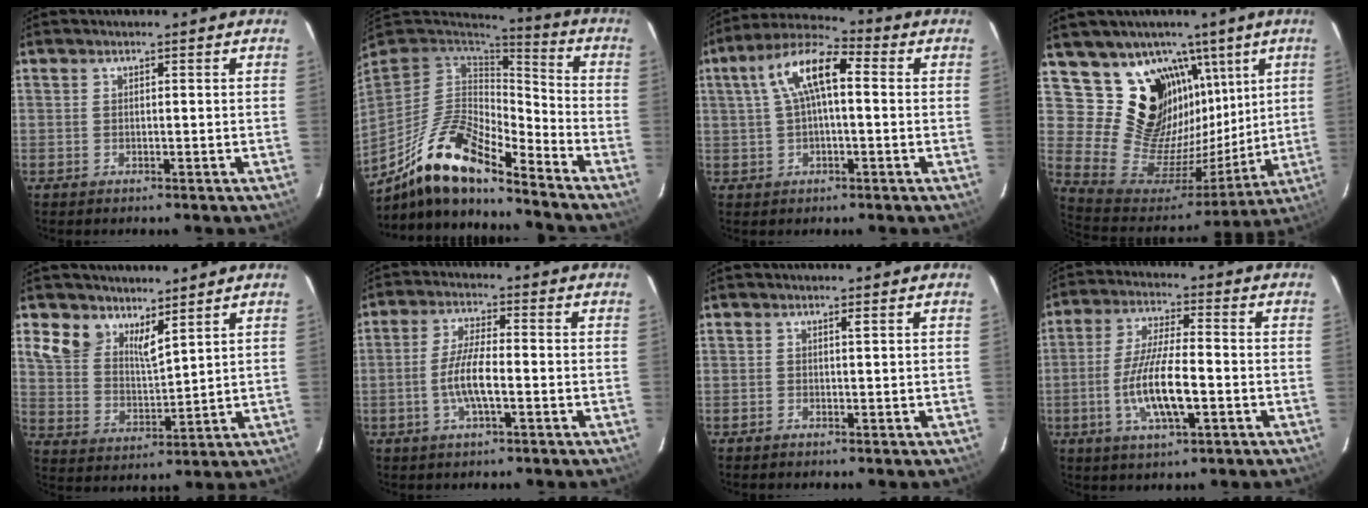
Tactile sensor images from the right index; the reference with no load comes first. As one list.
[{"total": 17.2, "force": [-12.1, 4.5, 11.4], "torque": [-0.214, -0.022, -0.234]}, {"total": 10.6, "force": [1.7, 4.0, 9.7], "torque": [-0.186, 0.031, 0.026]}, {"total": 20.2, "force": [10.5, 14.3, 9.7], "torque": [-0.196, -0.005, 0.211]}, {"total": 8.4, "force": [5.9, 4.9, 3.6], "torque": [-0.070, 0.010, 0.118]}, {"total": 6.9, "force": [-2.0, 1.5, 6.4], "torque": [-0.130, 0.001, -0.040]}, {"total": 0.0}, {"total": 11.4, "force": [-3.2, 2.6, 10.6], "torque": [-0.211, -0.007, -0.059]}]